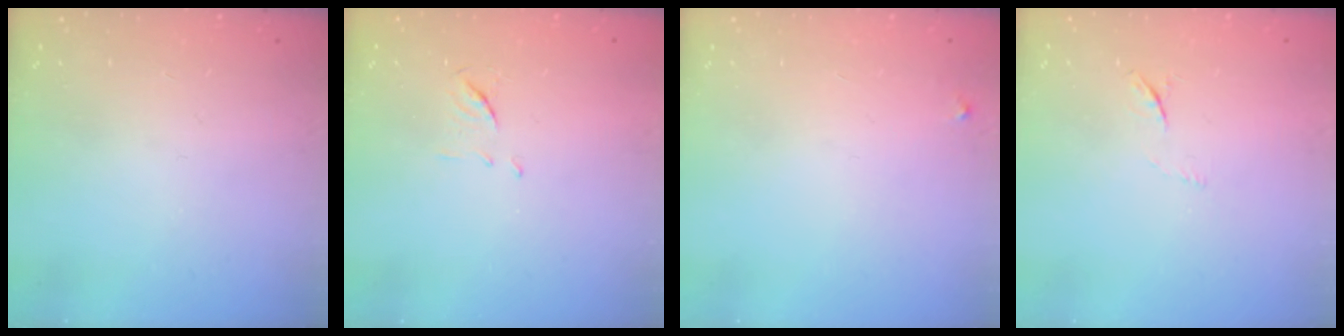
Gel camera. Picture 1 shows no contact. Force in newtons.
{"total": 6.4, "press": 6.4, "slide": 0.4}
{"total": 2.3, "press": 2.3, "slide": 0.2}
{"total": 4.2, "press": 4.0, "slide": 1.4}